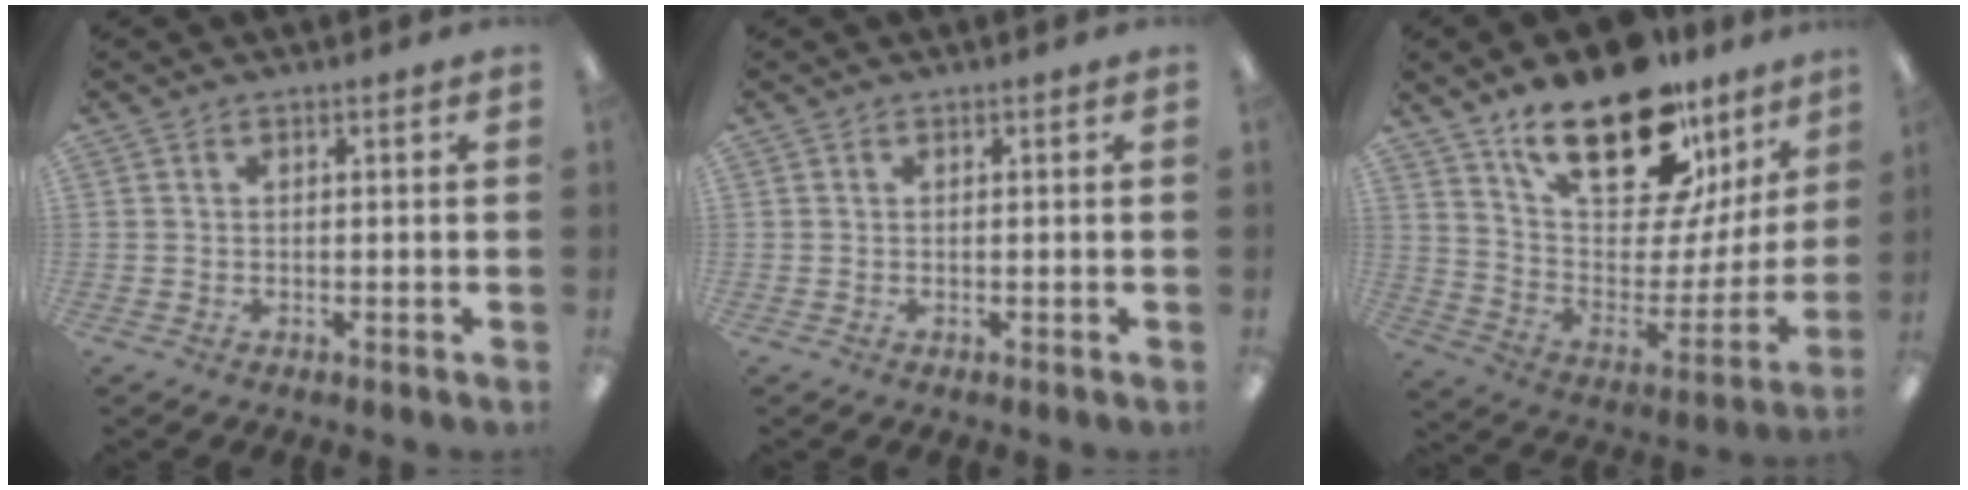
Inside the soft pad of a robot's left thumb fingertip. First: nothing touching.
{"total": 0.0}
{"total": 25.2, "force": [17.6, 10.6, 14.6], "torque": [-0.221, -0.118, 0.306]}